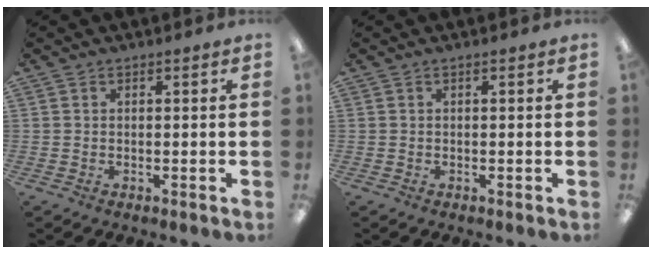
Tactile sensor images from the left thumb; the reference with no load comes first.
{"total": 0.0}